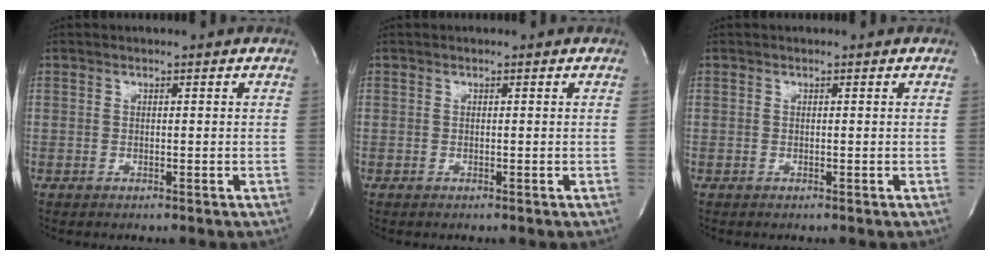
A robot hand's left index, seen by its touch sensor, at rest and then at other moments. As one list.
[{"total": 0.0}, {"total": 0.0}]